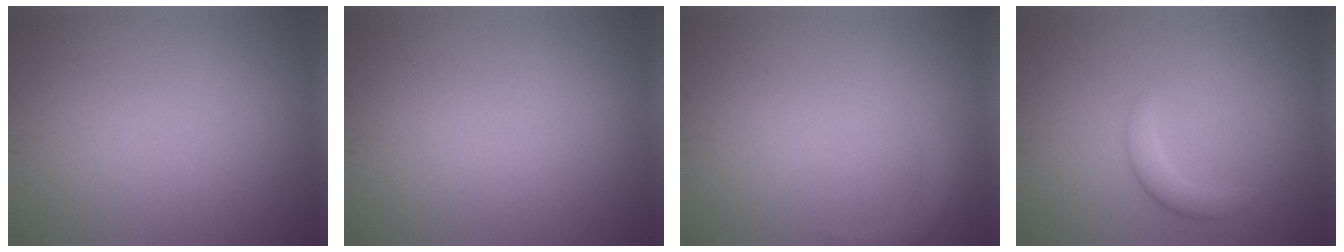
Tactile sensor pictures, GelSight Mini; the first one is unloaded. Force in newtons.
{"total": 0.0}
{"total": 1.6, "press": 1.6, "slide": 0.3}
{"total": 1.7, "press": 1.7, "slide": 0.1}